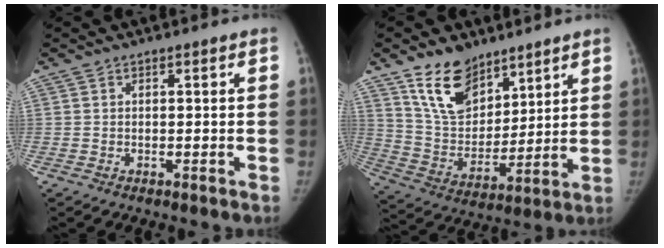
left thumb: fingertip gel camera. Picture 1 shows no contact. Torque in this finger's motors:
{"motor_torque": [0.10, 0.04, 1.12, -1.17, 0.30]}